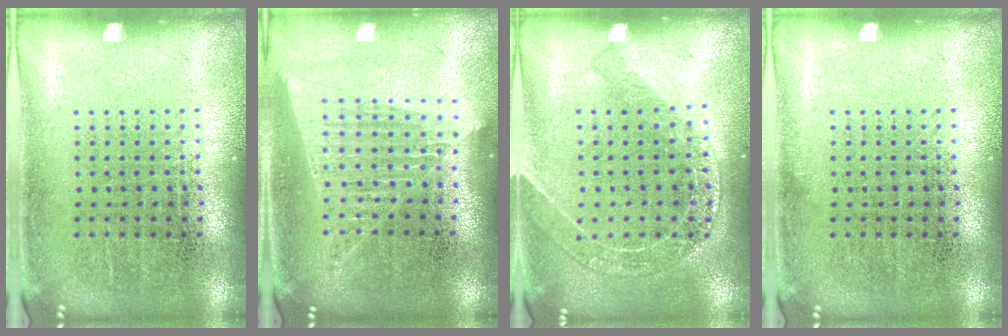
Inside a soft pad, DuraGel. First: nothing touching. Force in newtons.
{"total": 1.6, "press": 1.5, "slide": 0.6}
{"total": 1.4, "press": 1.4, "slide": 0.3}
{"total": 0.0}